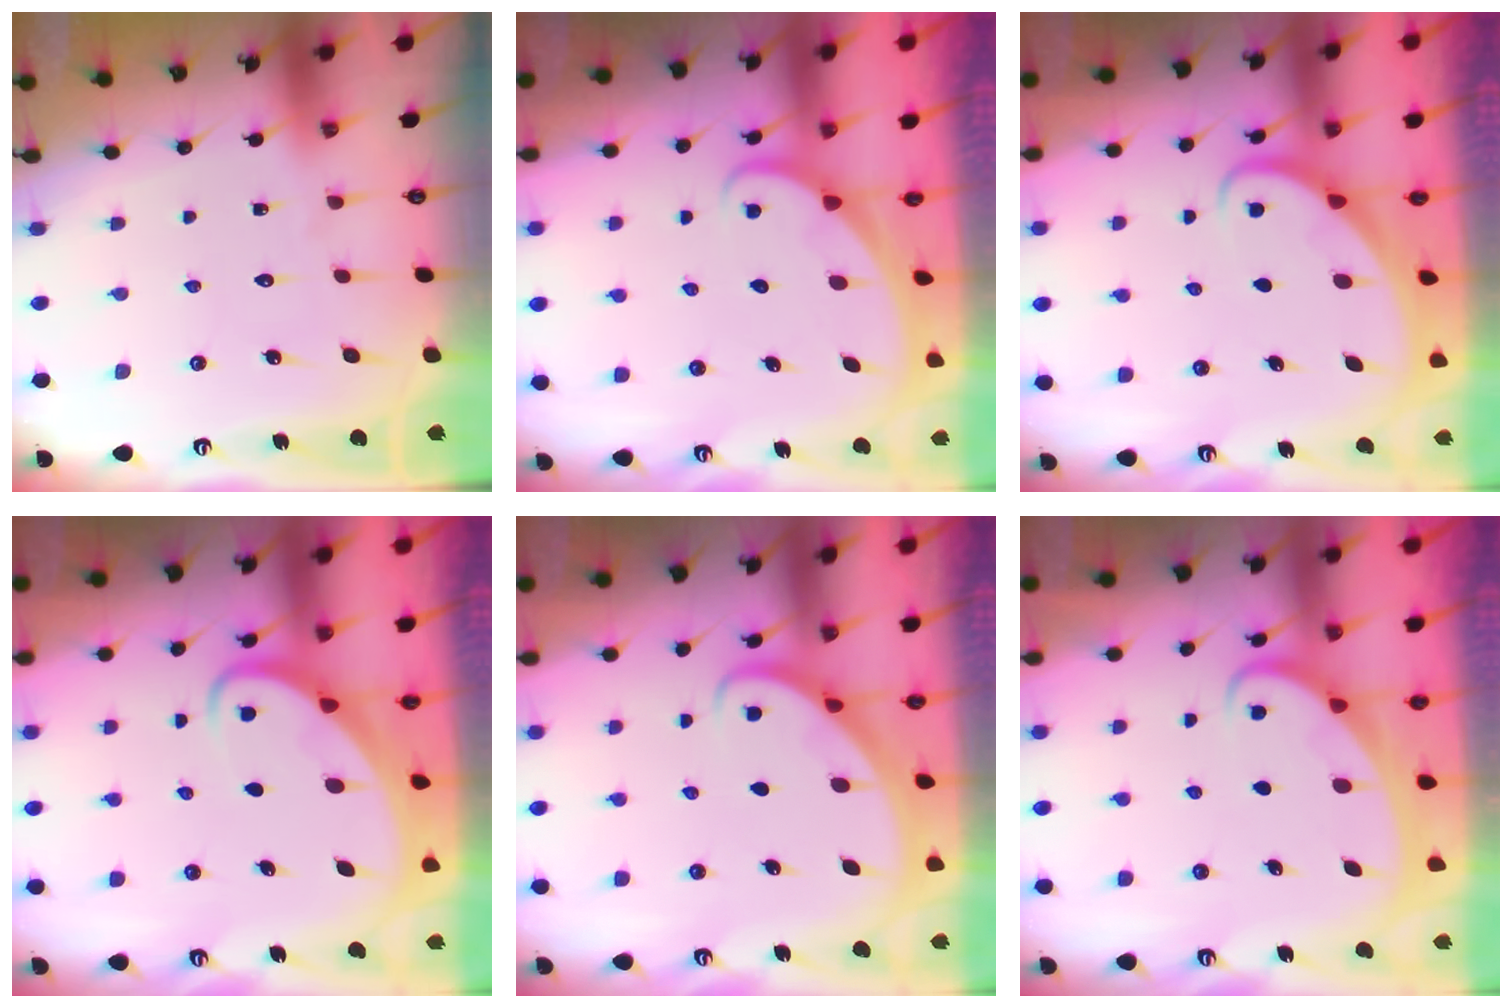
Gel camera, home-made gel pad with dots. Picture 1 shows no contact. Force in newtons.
{"total": 1.3, "press": 1.3, "slide": 0.0}
{"total": 2.3, "press": 2.3, "slide": 0.2}
{"total": 2.8, "press": 2.8, "slide": 0.4}
{"total": 2.7, "press": 2.7, "slide": 0.2}
{"total": 2.1, "press": 2.1, "slide": 0.0}